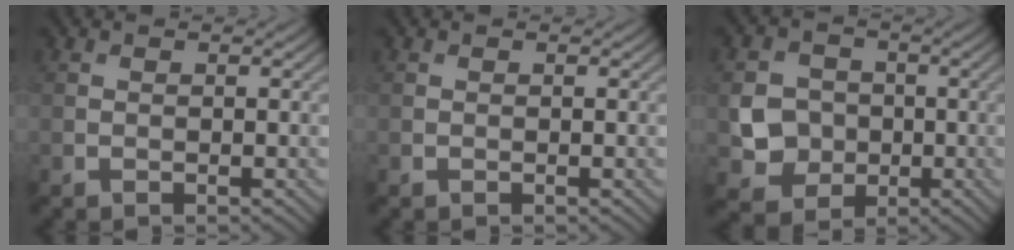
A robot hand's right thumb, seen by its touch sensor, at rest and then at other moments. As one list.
[{"total": 0.0}, {"total": 5.9, "force": [-0.8, 5.4, 2.3], "torque": [-0.053, -0.004, -0.025]}]